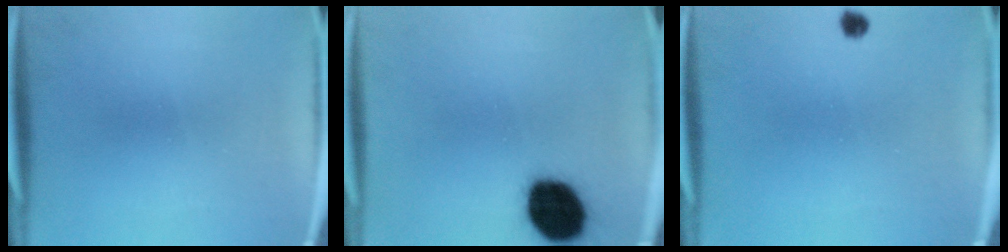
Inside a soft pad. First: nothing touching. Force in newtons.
{"total": 15.8}
{"total": 1.4}